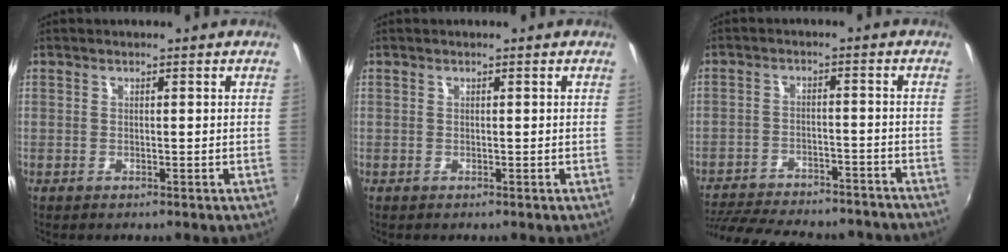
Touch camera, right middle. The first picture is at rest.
{"total": 0.0}
{"total": 23.2, "force": [-20.1, 7.1, 9.3], "torque": [-0.196, -0.006, -0.265]}